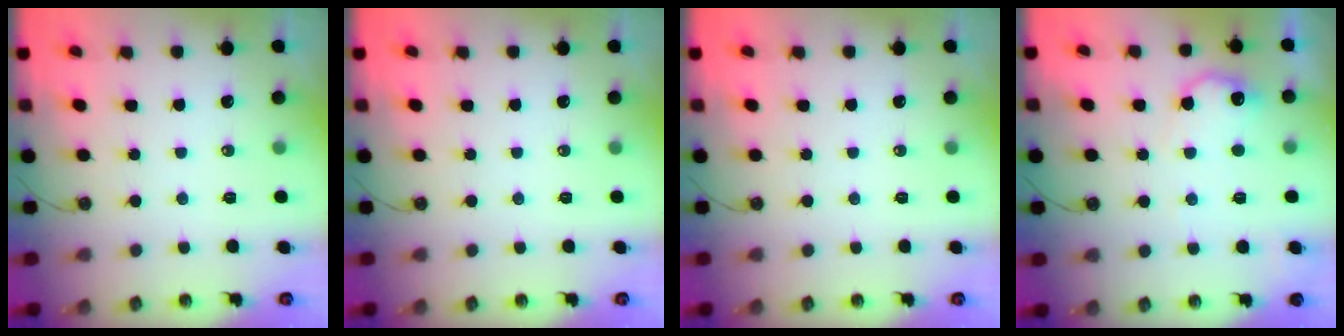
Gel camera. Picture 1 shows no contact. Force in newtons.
{"total": 0.0}
{"total": 0.0}
{"total": 10.2, "press": 10.2, "slide": 0.1}